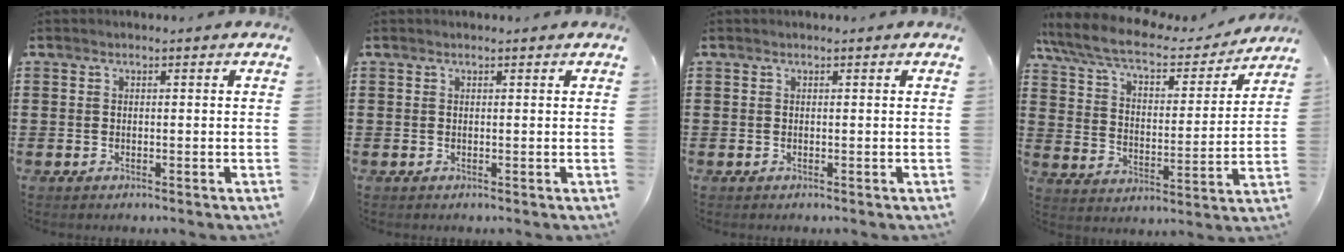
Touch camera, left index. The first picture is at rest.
{"total": 0.0}
{"total": 0.0}
{"total": 8.8, "force": [7.3, 1.8, 4.5], "torque": [-0.115, -0.037, 0.125]}